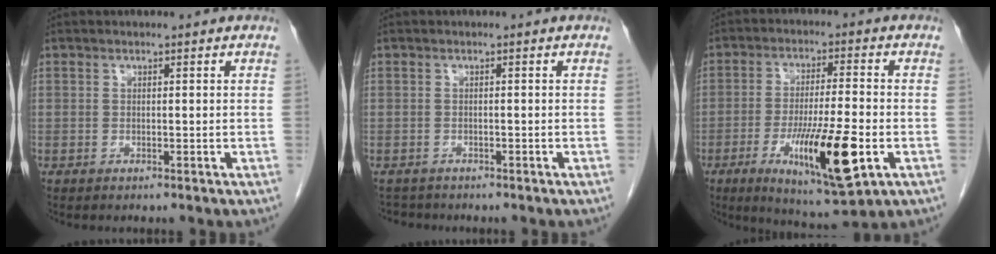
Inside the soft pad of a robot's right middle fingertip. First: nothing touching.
{"total": 2.0, "force": [-1.8, 0.7, -0.2], "torque": [-0.001, -0.004, -0.030]}
{"total": 14.3, "force": [-4.9, 1.7, 13.4], "torque": [-0.232, -0.030, -0.074]}